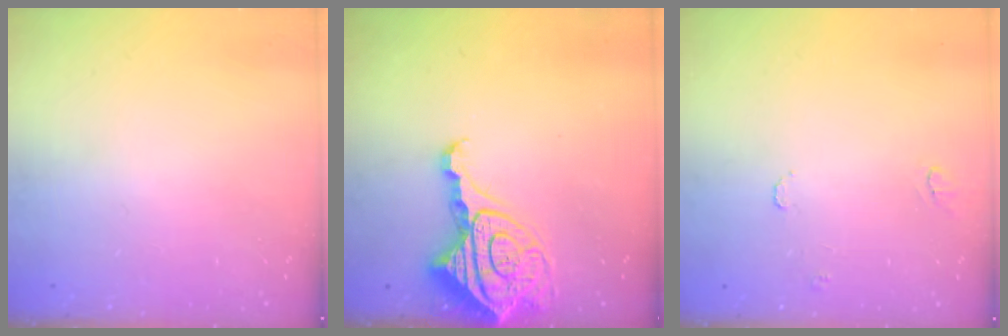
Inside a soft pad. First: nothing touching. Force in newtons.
{"total": 14.3, "press": 14.2, "slide": 1.3}
{"total": 6.0, "press": 6.0, "slide": 0.6}